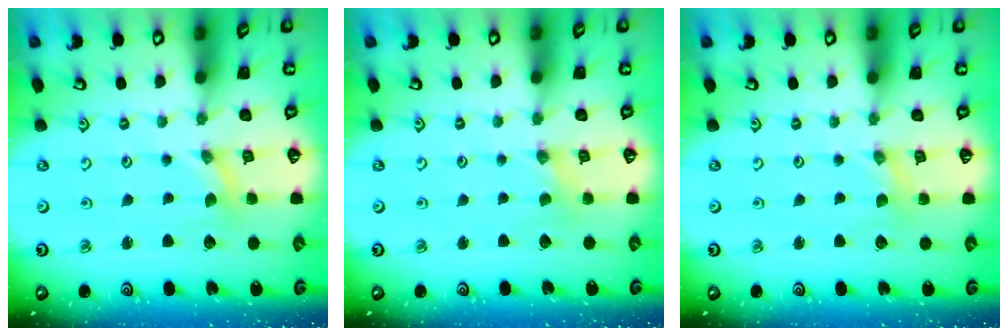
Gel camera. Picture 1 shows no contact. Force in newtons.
{"total": 1.4, "press": 1.4, "slide": 0.2}
{"total": 1.4, "press": 1.4, "slide": 0.3}